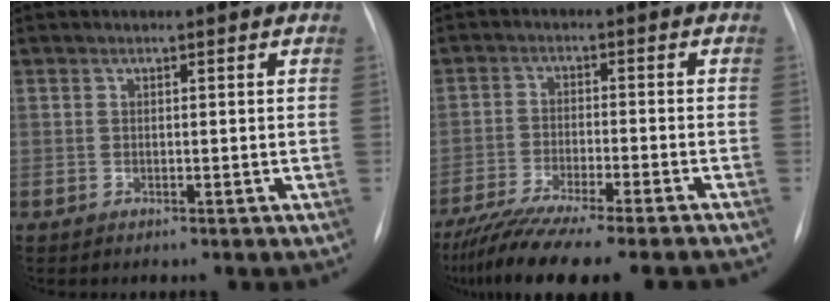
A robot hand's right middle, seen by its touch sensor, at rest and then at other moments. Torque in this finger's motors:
{"motor_torque": [1.09, -1.05, 0.36, 0.13]}